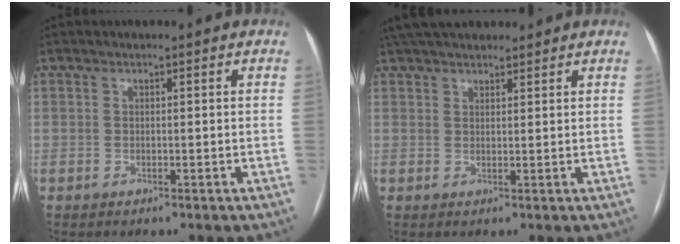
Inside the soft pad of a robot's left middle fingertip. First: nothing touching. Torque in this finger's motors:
{"motor_torque": [0.80, -0.89, 0.04, 0.09]}